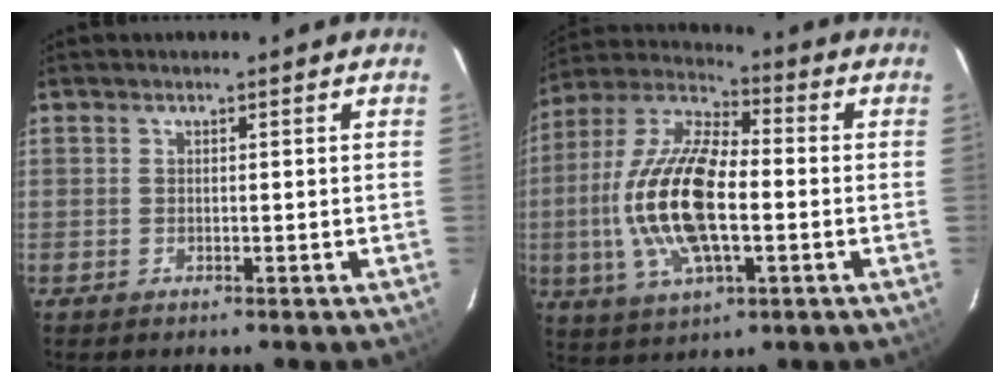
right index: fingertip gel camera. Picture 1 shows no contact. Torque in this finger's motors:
{"motor_torque": [2.14, 0.00, 1.05, 0.21]}